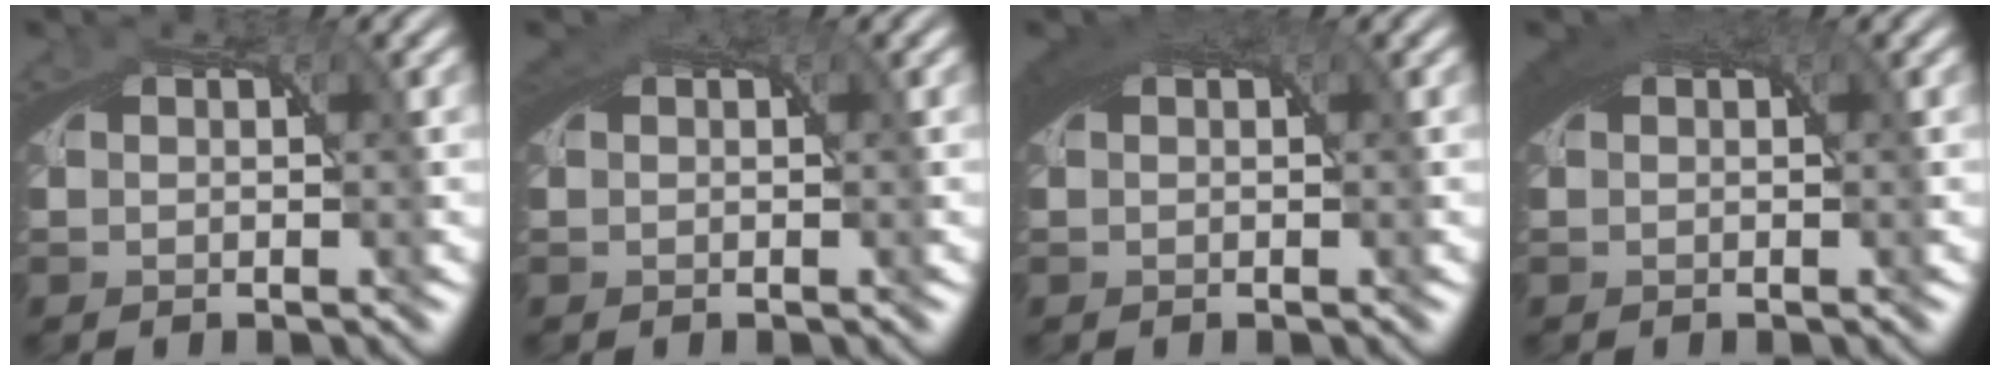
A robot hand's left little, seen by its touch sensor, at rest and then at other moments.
{"total": 1.2, "force": [0.5, 0.8, 0.8], "torque": [-0.017, -0.003, 0.007]}
{"total": 2.7, "force": [0.9, 1.3, 2.2], "torque": [-0.043, -0.003, 0.016]}
{"total": 2.8, "force": [0.9, 1.4, 2.2], "torque": [-0.045, -0.003, 0.016]}